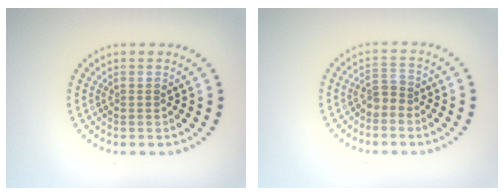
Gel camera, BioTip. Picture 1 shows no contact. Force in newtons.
{"total": 1.5, "press": 1.1, "slide": 1.1}